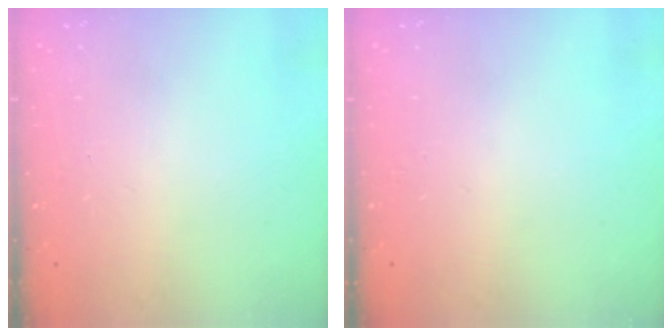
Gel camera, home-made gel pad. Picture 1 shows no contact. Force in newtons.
{"total": 0.0}